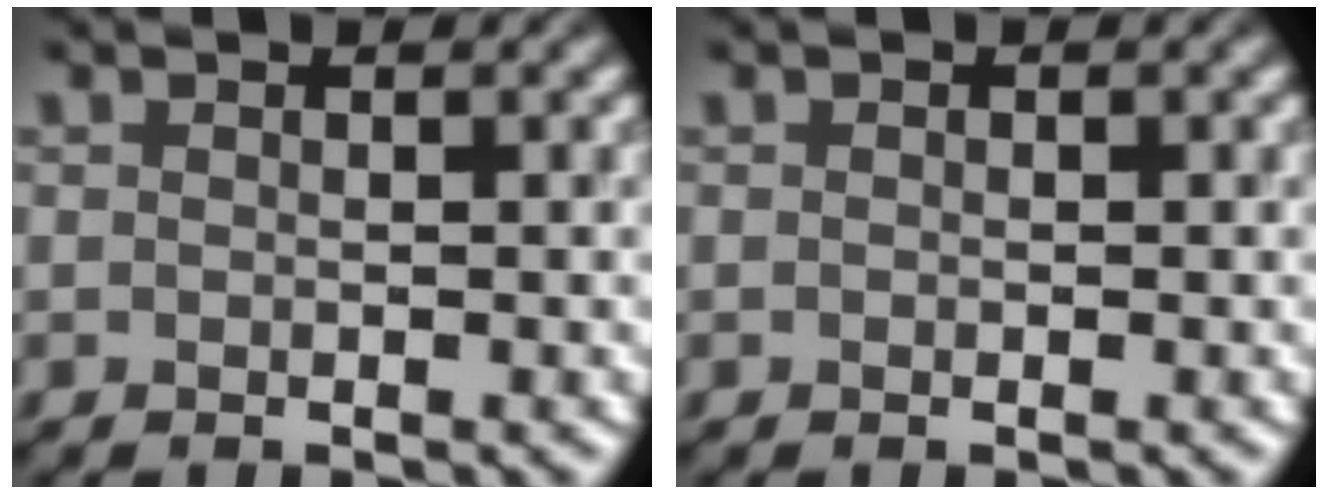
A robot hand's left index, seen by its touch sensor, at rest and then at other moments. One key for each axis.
{"total": 0.0}